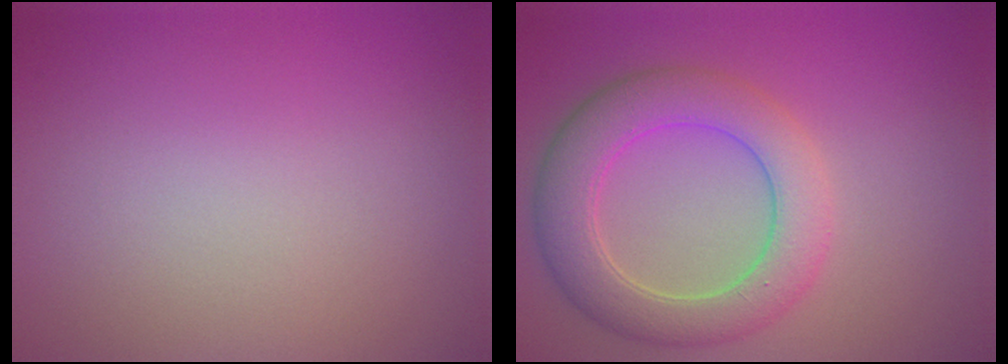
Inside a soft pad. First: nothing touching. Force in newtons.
{"total": 5.9, "press": 5.9, "slide": 0.2}